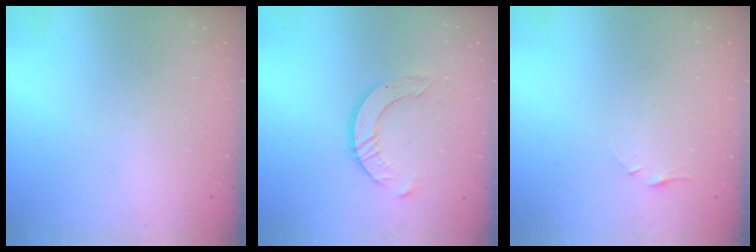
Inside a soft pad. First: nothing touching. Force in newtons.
{"total": 8.9, "press": 8.9, "slide": 0.9}
{"total": 2.8, "press": 2.7, "slide": 0.4}